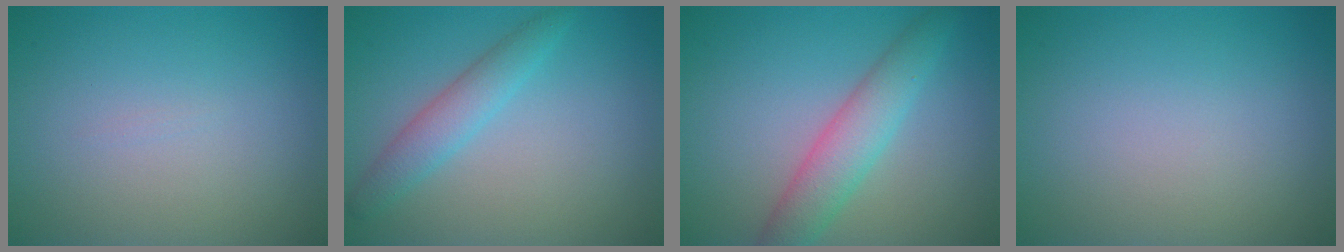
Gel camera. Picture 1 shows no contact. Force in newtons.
{"total": 2.7, "press": 2.7, "slide": 0.1}
{"total": 4.1, "press": 4.1, "slide": 0.2}
{"total": 0.0}